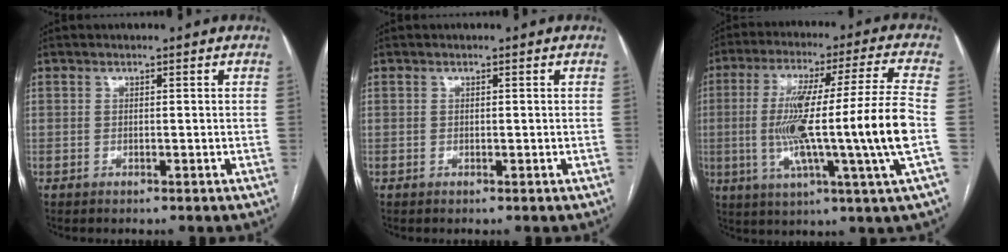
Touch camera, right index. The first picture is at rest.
{"total": 0.0}
{"total": 19.7, "force": [-2.5, -1.6, 19.5], "torque": [-0.325, -0.001, -0.052]}